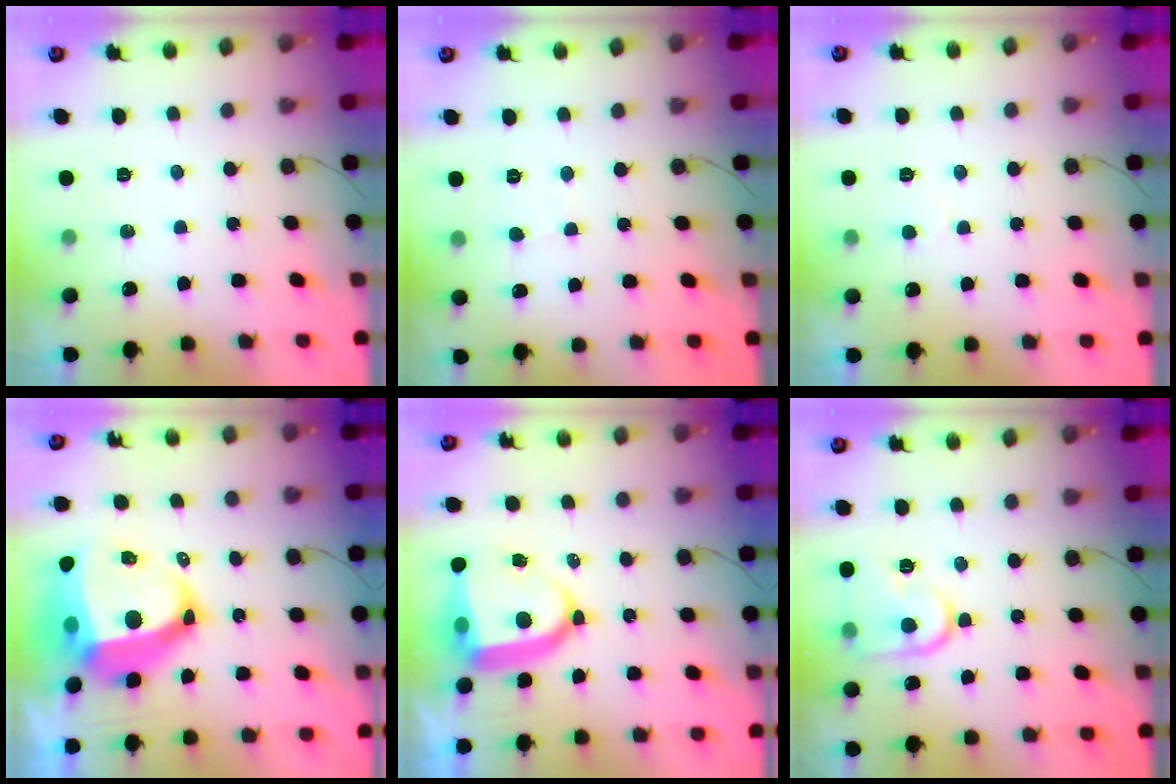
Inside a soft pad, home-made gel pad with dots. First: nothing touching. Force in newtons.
{"total": 0.7, "press": 0.7, "slide": 0.0}
{"total": 2.2, "press": 2.2, "slide": 0.2}
{"total": 18.4, "press": 18.3, "slide": 2.1}
{"total": 12.1, "press": 12.0, "slide": 1.5}
{"total": 13.1, "press": 13.0, "slide": 1.3}